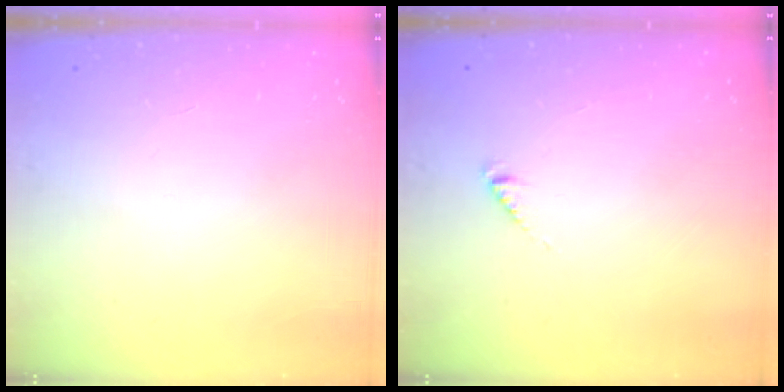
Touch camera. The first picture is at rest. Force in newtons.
{"total": 2.6, "press": 2.6, "slide": 0.4}